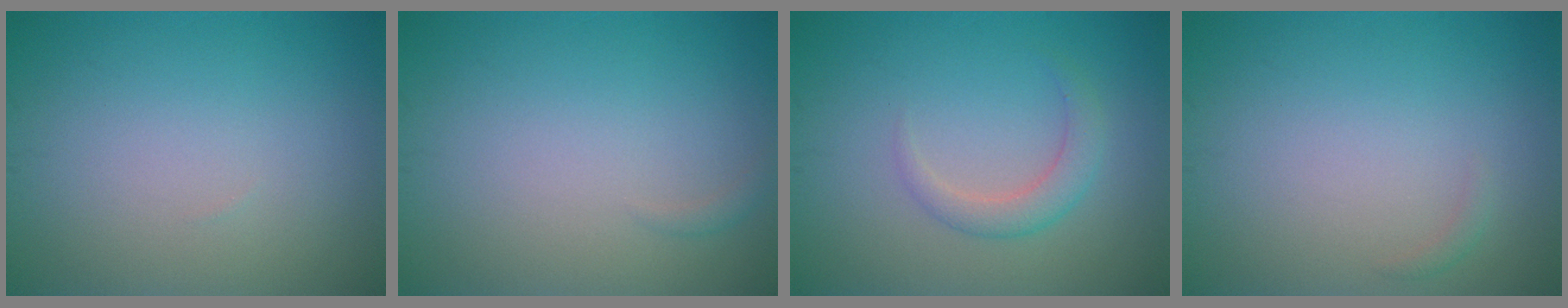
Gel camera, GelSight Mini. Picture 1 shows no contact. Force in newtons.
{"total": 0.5, "press": 0.5, "slide": 0.0}
{"total": 2.2, "press": 2.2, "slide": 0.2}
{"total": 0.6, "press": 0.6, "slide": 0.1}